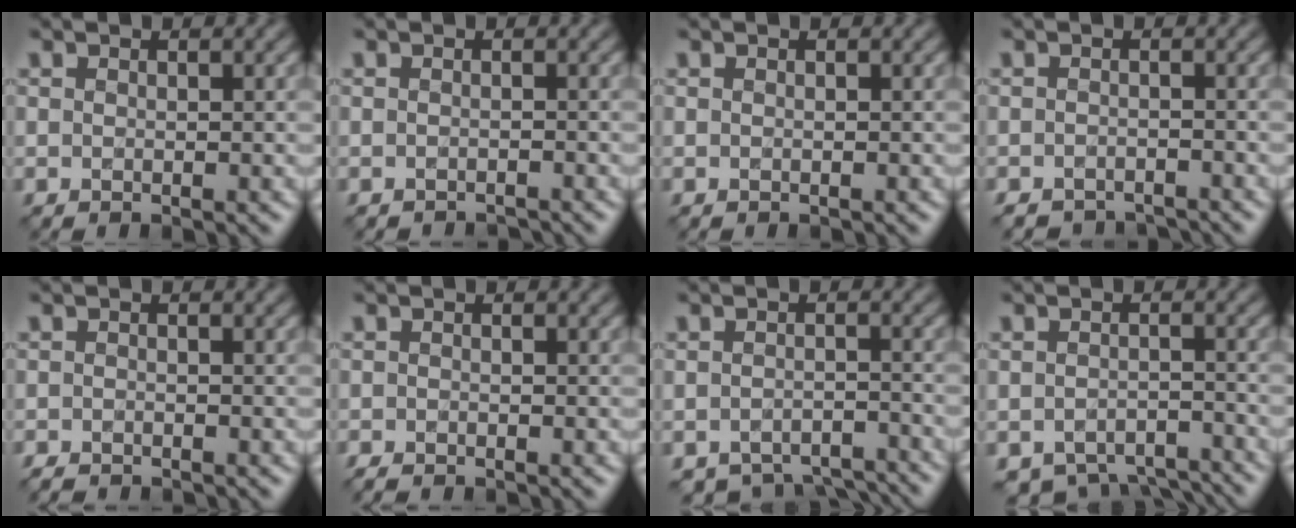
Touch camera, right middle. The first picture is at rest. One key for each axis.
{"total": 2.1, "fx": -2.1, "fy": 0.1, "fz": -0.2, "tx": 0.007, "ty": -0.004, "tz": -0.029}
{"total": 0.5, "fx": -0.5, "fy": 0.0, "fz": -0.3, "tx": 0.006, "ty": -0.001, "tz": -0.009}
{"total": 3.4, "fx": -3.3, "fy": 0.7, "fz": 0.0, "tx": 0.001, "ty": -0.003, "tz": -0.050}
{"total": 1.7, "fx": -1.7, "fy": 0.2, "fz": 0.0, "tx": 0.002, "ty": -0.006, "tz": -0.031}
{"total": 1.1, "fx": -1.1, "fy": 0.1, "fz": 0.0, "tx": 0.000, "ty": -0.005, "tz": -0.023}
{"total": 4.8, "fx": -4.6, "fy": 1.3, "fz": 0.5, "tx": -0.006, "ty": -0.007, "tz": -0.058}
{"total": 5.1, "fx": -4.7, "fy": 1.7, "fz": 1.0, "tx": -0.013, "ty": -0.010, "tz": -0.064}